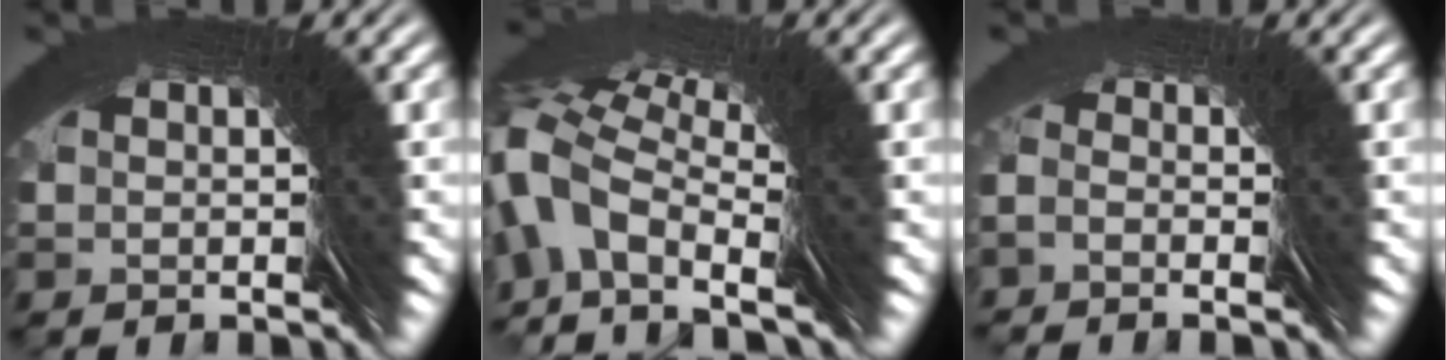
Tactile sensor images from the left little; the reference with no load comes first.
{"total": 4.2, "force": [2.2, 2.7, 2.2], "torque": [-0.044, 0.026, 0.008]}
{"total": 1.3, "force": [0.5, 1.2, 0.2], "torque": [0.002, 0.013, -0.009]}